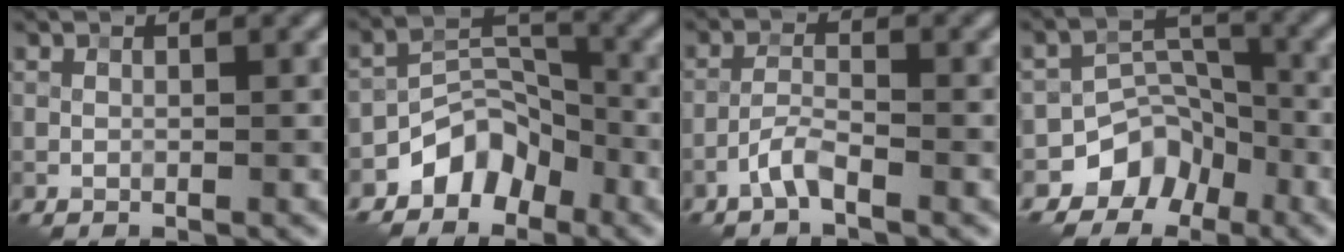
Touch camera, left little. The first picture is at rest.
{"total": 5.1, "force": [-3.4, 3.3, 2.0], "torque": [-0.016, 0.007, -0.067]}
{"total": 2.3, "force": [-1.6, 0.4, 1.6], "torque": [-0.033, 0.007, -0.038]}
{"total": 5.5, "force": [-3.5, 4.0, 1.2], "torque": [-0.002, 0.004, -0.063]}